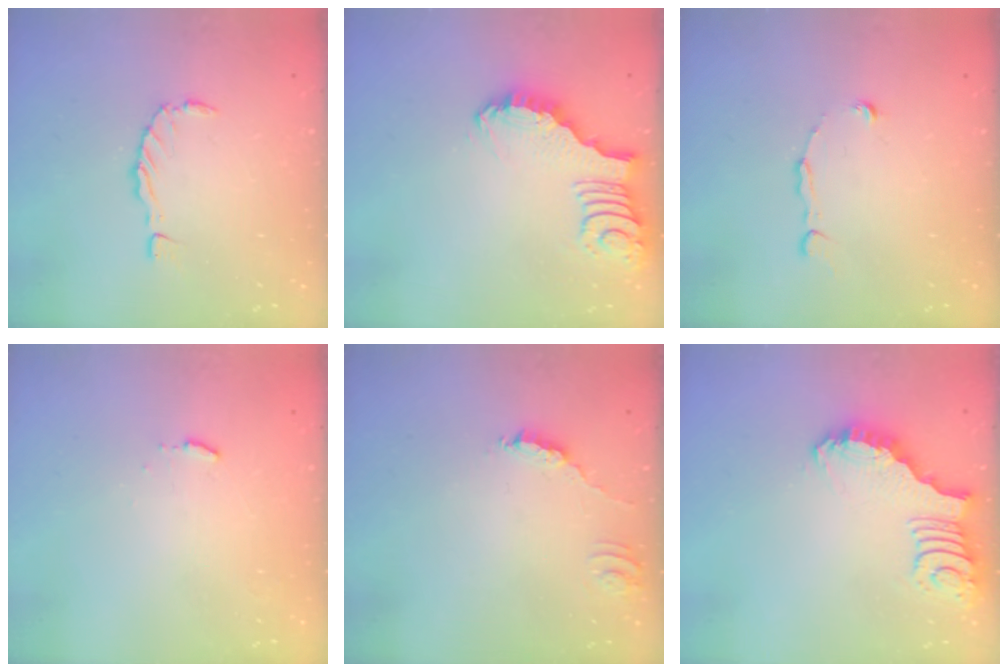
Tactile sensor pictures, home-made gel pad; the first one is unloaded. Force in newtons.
{"total": 1.7, "press": 1.6, "slide": 0.4}
{"total": 2.8, "press": 2.8, "slide": 0.2}
{"total": 4.3, "press": 4.3, "slide": 0.4}
{"total": 3.2, "press": 3.2, "slide": 0.2}
{"total": 2.7, "press": 2.7, "slide": 0.1}